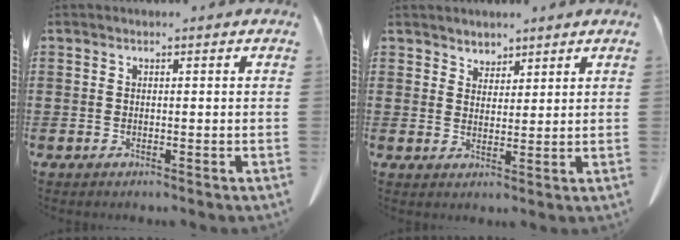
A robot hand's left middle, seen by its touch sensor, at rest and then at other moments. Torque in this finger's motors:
{"motor_torque": [-0.21, 0.33, 0.07, 0.01]}